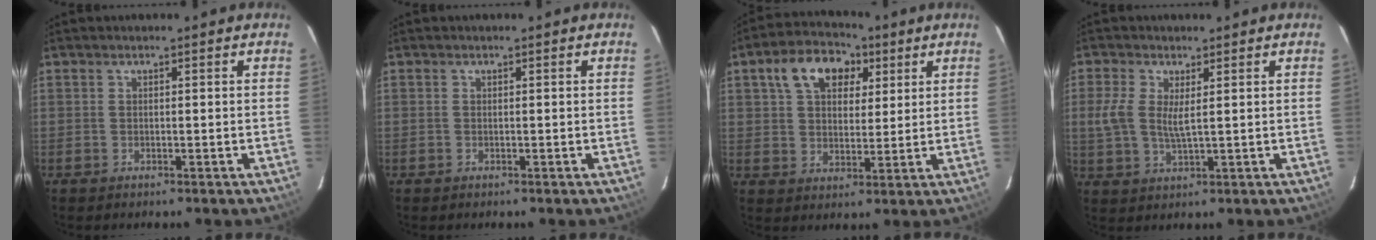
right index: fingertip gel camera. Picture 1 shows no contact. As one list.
[{"total": 0.0}, {"total": 11.6, "force": [5.1, 7.7, 7.0], "torque": [-0.136, 0.034, 0.084]}, {"total": 5.4, "force": [1.1, 2.2, 4.8], "torque": [-0.108, 0.001, 0.018]}]